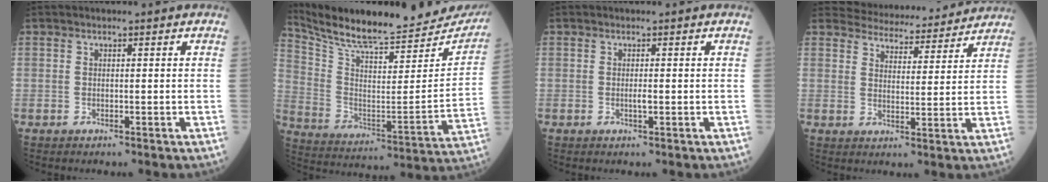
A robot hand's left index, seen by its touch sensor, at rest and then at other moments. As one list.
[{"total": 28.4, "force": [25.7, 4.8, 11.1], "torque": [-0.195, -0.065, 0.360]}, {"total": 0.8, "force": [0.0, 0.1, 0.8], "torque": [-0.019, -0.002, 0.000]}, {"total": 15.7, "force": [15.1, 3.0, 2.8], "torque": [-0.027, 0.009, 0.188]}]